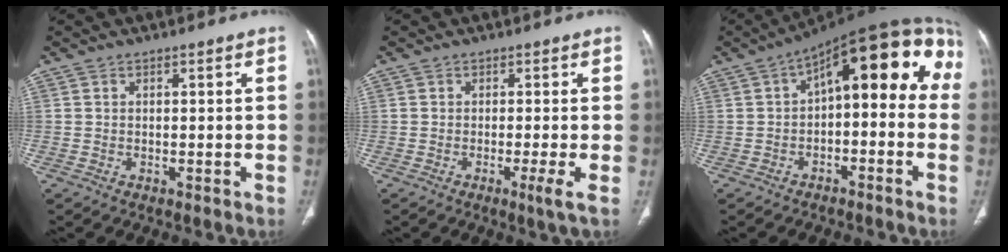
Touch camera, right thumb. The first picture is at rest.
{"total": 2.4, "force": [-0.8, -0.5, 2.2], "torque": [-0.048, -0.010, -0.017]}
{"total": 18.1, "force": [1.0, 8.5, 16.0], "torque": [-0.182, 0.059, 0.002]}